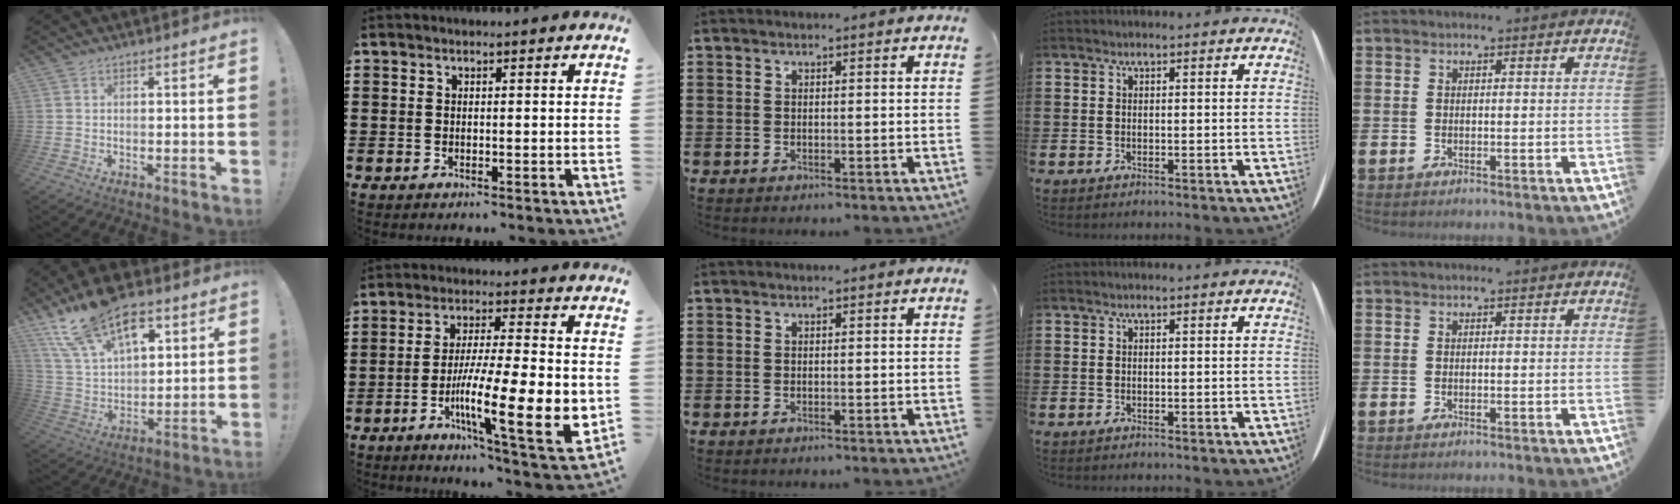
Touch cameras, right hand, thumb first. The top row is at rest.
{"thumb": {"total": 19.4, "force": [11.3, 10.4, 11.8], "torque": [-0.191, -0.065, 0.205]}, "index": {"total": 16.2, "force": [-3.7, 3.8, 15.3], "torque": [-0.253, -0.019, -0.059]}}